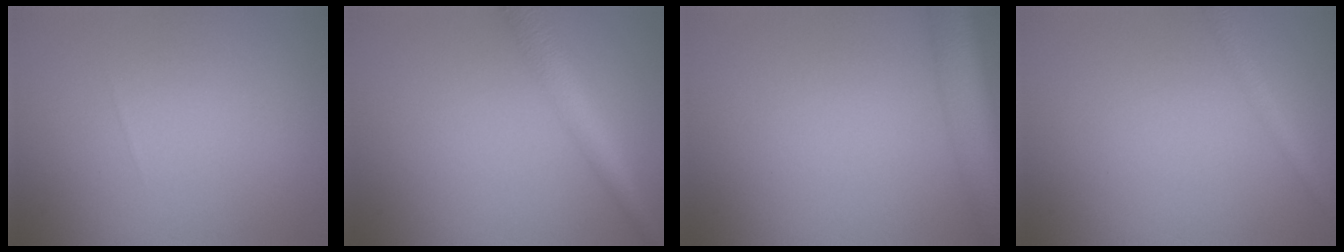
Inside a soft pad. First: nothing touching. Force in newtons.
{"total": 3.3, "press": 3.3, "slide": 0.1}
{"total": 6.1, "press": 6.1, "slide": 0.3}
{"total": 1.7, "press": 1.7, "slide": 0.1}